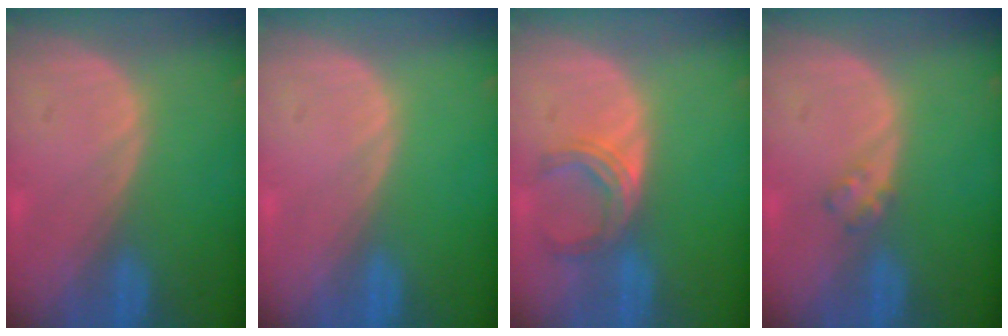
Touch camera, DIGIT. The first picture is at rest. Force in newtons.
{"total": 0.0}
{"total": 4.9, "press": 4.5, "slide": 1.9}
{"total": 1.7, "press": 1.7, "slide": 0.3}